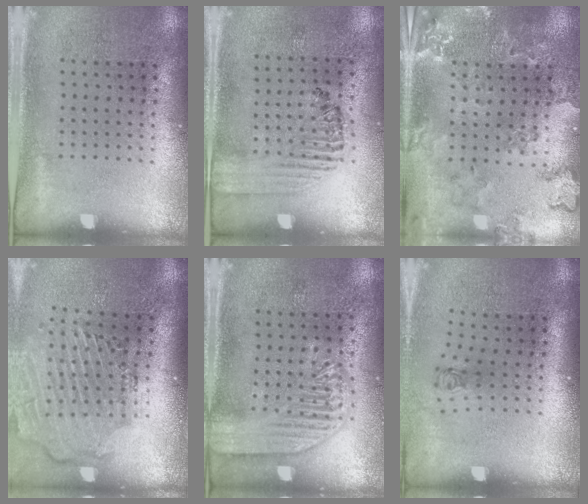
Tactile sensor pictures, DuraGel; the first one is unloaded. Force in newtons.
{"total": 1.3, "press": 1.0, "slide": 0.8}
{"total": 1.1, "press": 1.1, "slide": 0.2}
{"total": 2.8, "press": 2.3, "slide": 1.7}
{"total": 2.0, "press": 2.0, "slide": 0.2}
{"total": 0.8, "press": 0.4, "slide": 0.7}